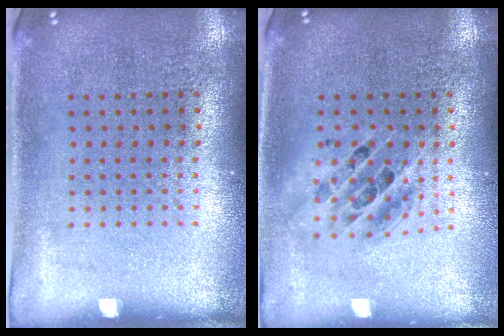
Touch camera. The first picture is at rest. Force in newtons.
{"total": 1.4, "press": 1.3, "slide": 0.7}